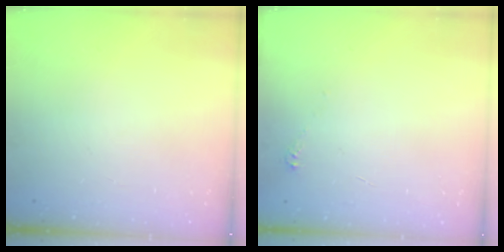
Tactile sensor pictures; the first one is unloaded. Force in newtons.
{"total": 2.5, "press": 2.5, "slide": 0.3}